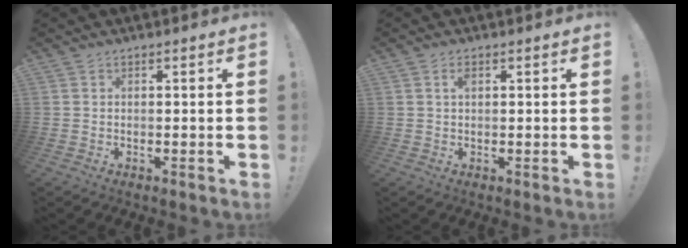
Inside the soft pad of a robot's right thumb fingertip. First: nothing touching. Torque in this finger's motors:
{"motor_torque": [0.04, 0.10, -0.19, -0.02, 0.13]}